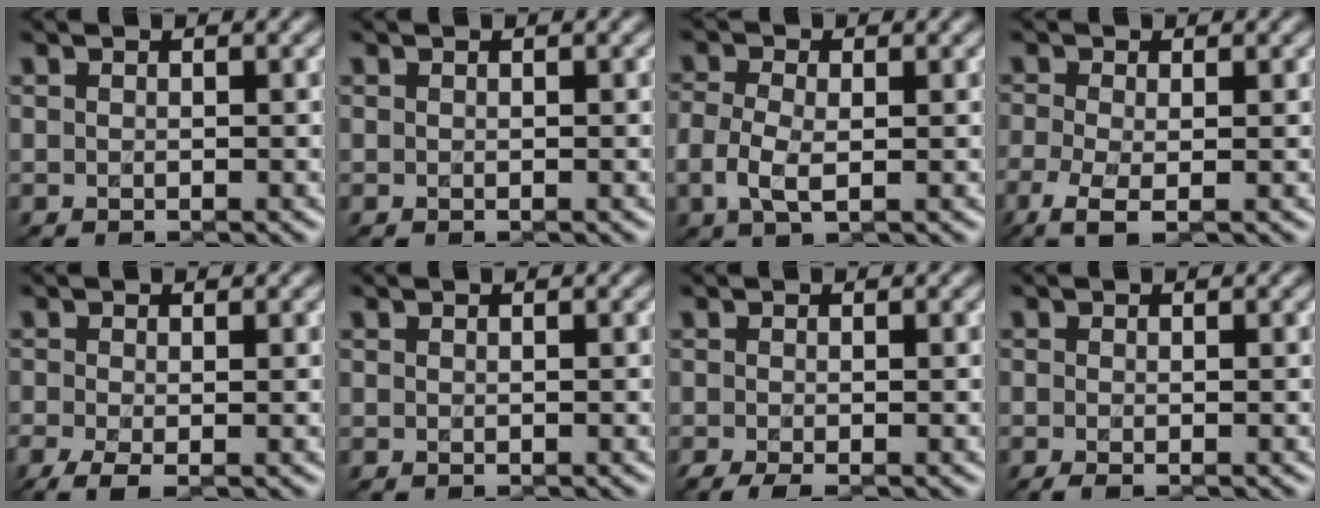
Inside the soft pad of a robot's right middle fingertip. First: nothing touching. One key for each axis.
{"total": 0.0}
{"total": 2.8, "fx": -0.9, "fy": 1.4, "fz": 2.2, "tx": -0.059, "ty": -0.009, "tz": -0.018}
{"total": 3.6, "fx": -2.2, "fy": 0.9, "fz": 2.6, "tx": -0.064, "ty": -0.012, "tz": -0.046}
{"total": 2.6, "fx": -1.4, "fy": 0.8, "fz": 2.1, "tx": -0.051, "ty": -0.009, "tz": -0.028}
{"total": 0.0}
{"total": 1.9, "fx": -1.2, "fy": 0.3, "fz": 1.5, "tx": -0.028, "ty": -0.005, "tz": -0.021}
{"total": 0.9, "fx": -0.5, "fy": 0.1, "fz": 0.7, "tx": -0.015, "ty": -0.006, "tz": -0.008}